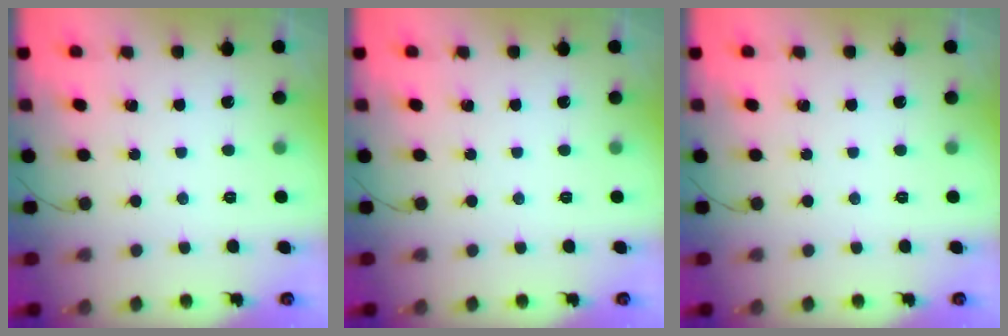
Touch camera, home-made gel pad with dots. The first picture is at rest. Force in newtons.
{"total": 0.0}
{"total": 0.0}